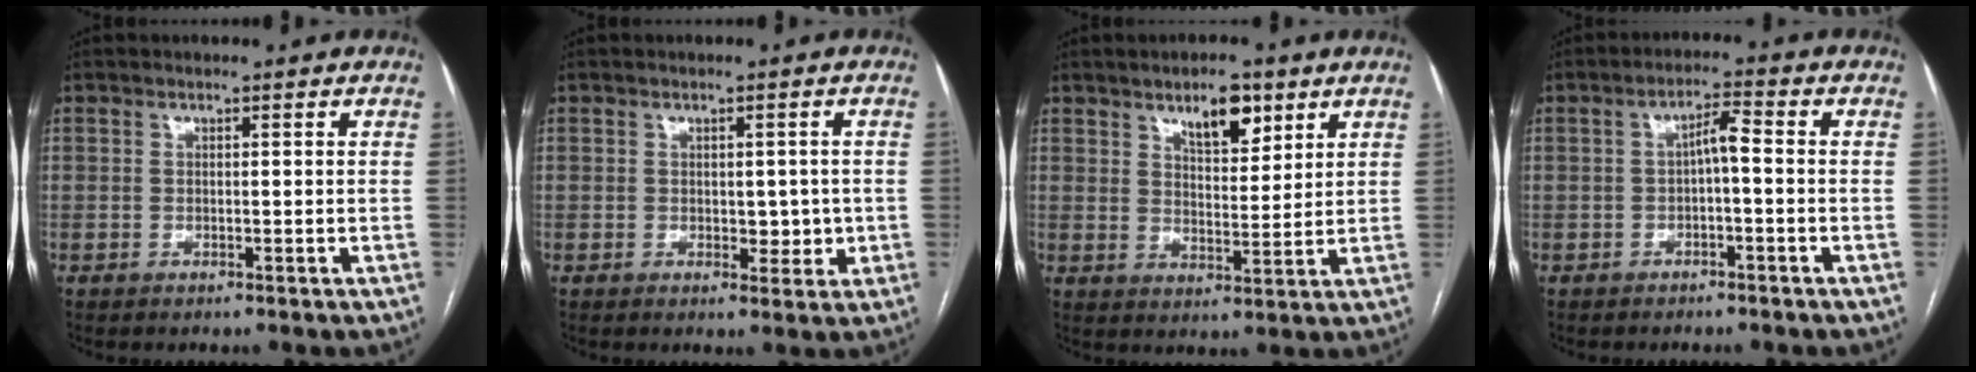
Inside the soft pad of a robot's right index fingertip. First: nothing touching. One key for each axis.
{"total": 3.7, "fx": -0.2, "fy": 2.2, "fz": 2.9, "tx": -0.031, "ty": 0.004, "tz": 0.005}
{"total": 6.9, "fx": 4.3, "fy": 2.6, "fz": 4.8, "tx": -0.078, "ty": 0.000, "tz": 0.070}
{"total": 3.3, "fx": -0.4, "fy": 0.6, "fz": 3.2, "tx": -0.056, "ty": 0.015, "tz": -0.005}